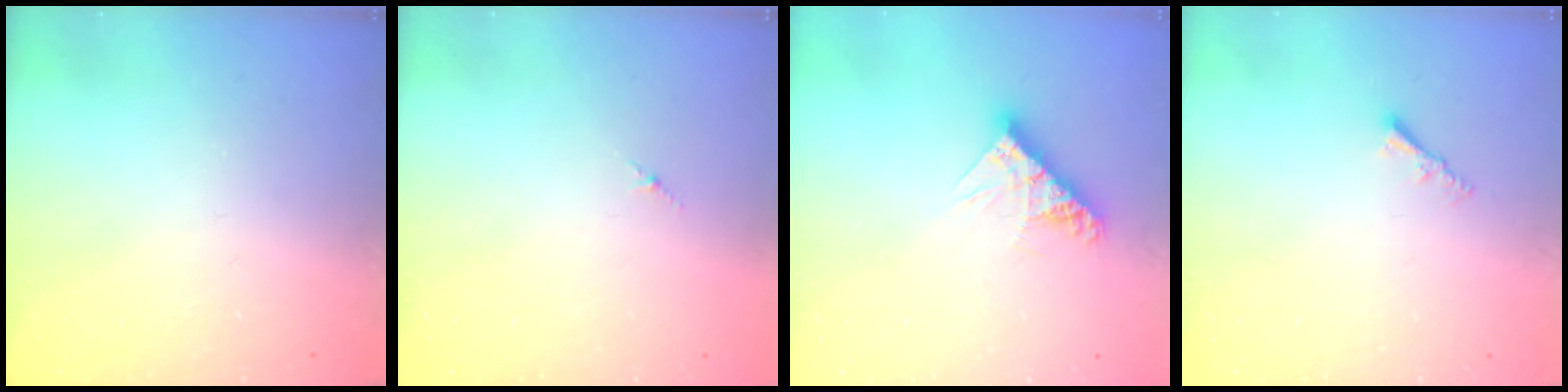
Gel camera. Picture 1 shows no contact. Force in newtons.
{"total": 1.8, "press": 1.7, "slide": 0.6}
{"total": 9.6, "press": 9.6, "slide": 0.7}
{"total": 2.0, "press": 2.0, "slide": 0.3}